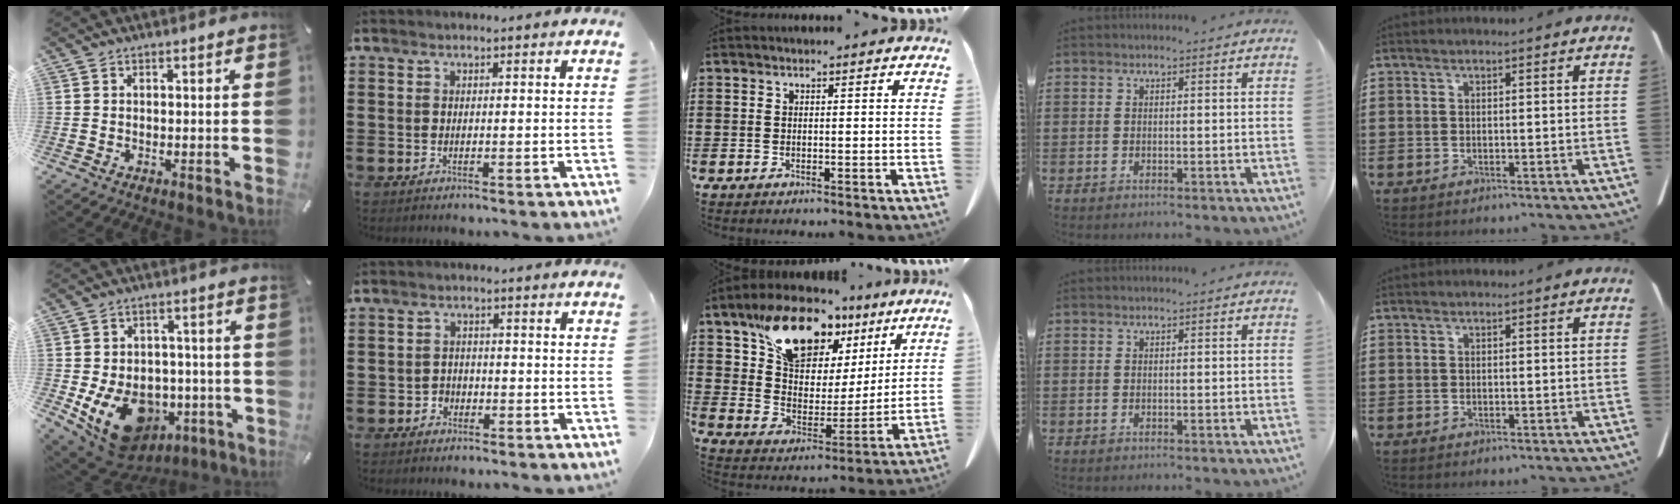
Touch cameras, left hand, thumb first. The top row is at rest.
{"thumb": {"total": 15.9, "force": [-5.6, 11.8, 9.0], "torque": [-0.148, 0.022, -0.081]}, "index": {"total": 1.8, "force": [-1.2, 1.3, 0.0], "torque": [-0.007, 0.002, -0.029]}, "middle": {"total": 15.1, "force": [11.2, 7.2, 7.1], "torque": [-0.167, -0.048, 0.204]}}